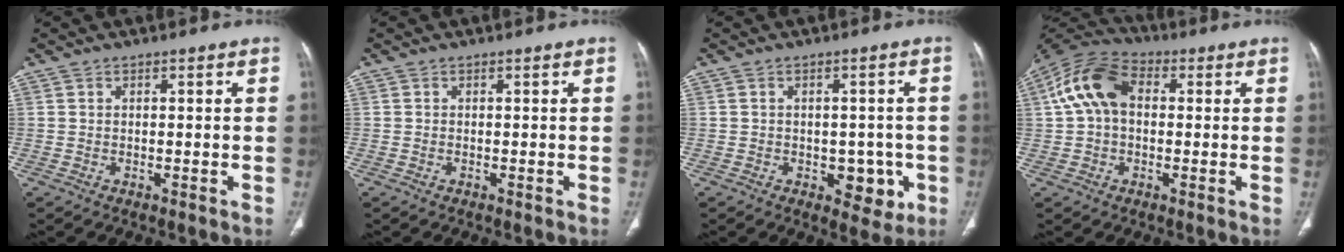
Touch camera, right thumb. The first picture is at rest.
{"total": 0.0}
{"total": 6.4, "force": [-2.0, 4.2, 4.4], "torque": [-0.019, 0.005, -0.019]}
{"total": 11.9, "force": [1.6, 8.1, 8.6], "torque": [-0.161, 0.032, 0.016]}